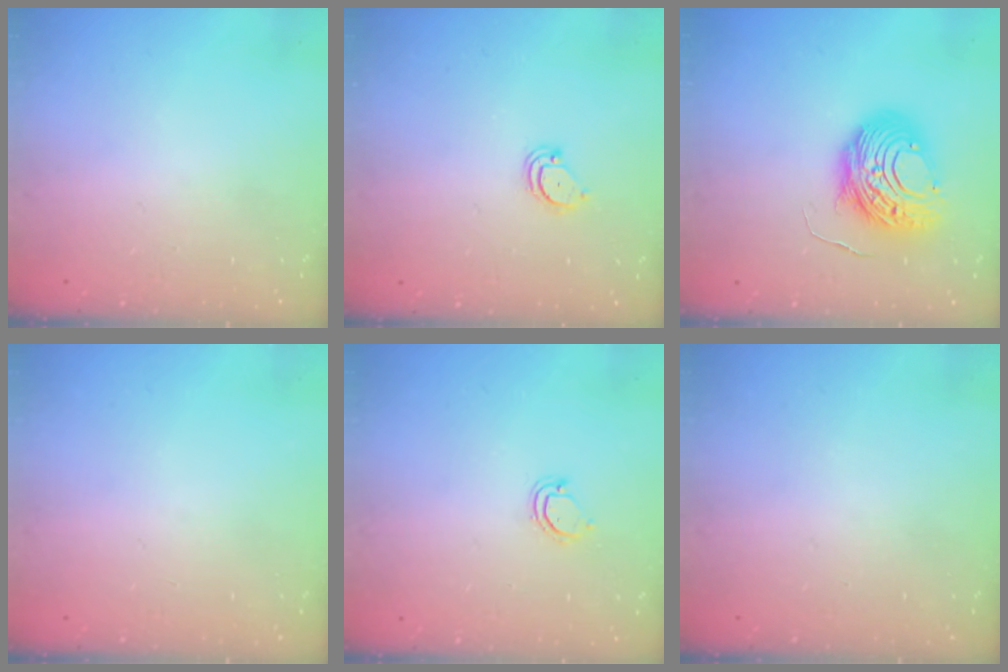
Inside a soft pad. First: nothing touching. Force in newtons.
{"total": 2.4, "press": 2.4, "slide": 0.2}
{"total": 12.3, "press": 12.2, "slide": 0.9}
{"total": 0.0}
{"total": 3.9, "press": 3.9, "slide": 0.3}
{"total": 0.0}